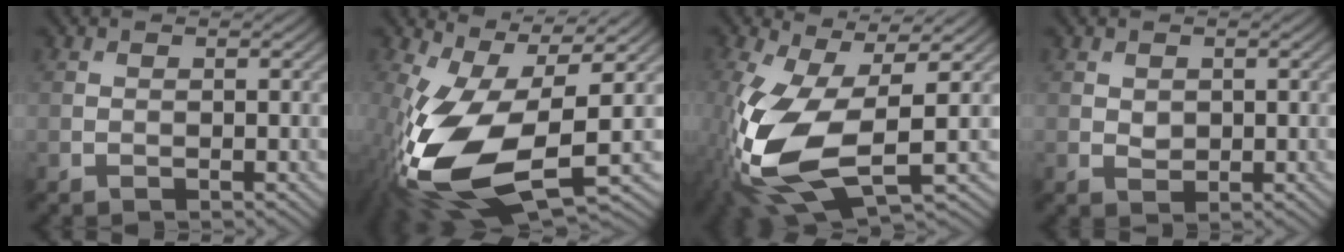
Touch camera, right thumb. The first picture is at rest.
{"total": 17.8, "force": [-4.1, 8.0, 15.3], "torque": [-0.346, -0.035, -0.067]}
{"total": 15.5, "force": [-2.7, 7.1, 13.5], "torque": [-0.342, -0.034, -0.041]}
{"total": 1.3, "force": [0.4, 1.1, 0.6], "torque": [-0.016, -0.005, 0.011]}